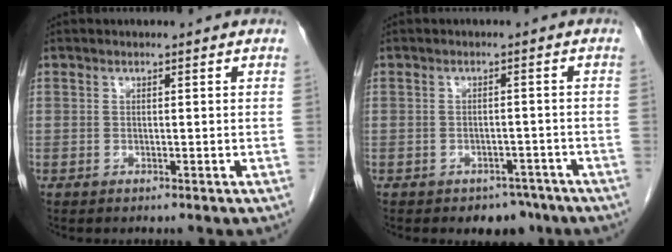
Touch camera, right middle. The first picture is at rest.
{"total": 3.9, "force": [-3.0, 2.3, 1.1], "torque": [-0.008, 0.006, -0.037]}